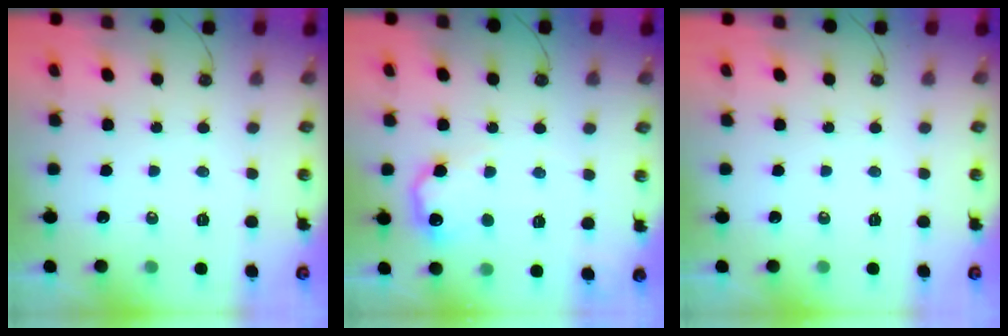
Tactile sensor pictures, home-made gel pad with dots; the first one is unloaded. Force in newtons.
{"total": 10.9, "press": 10.9, "slide": 0.5}
{"total": 0.0}